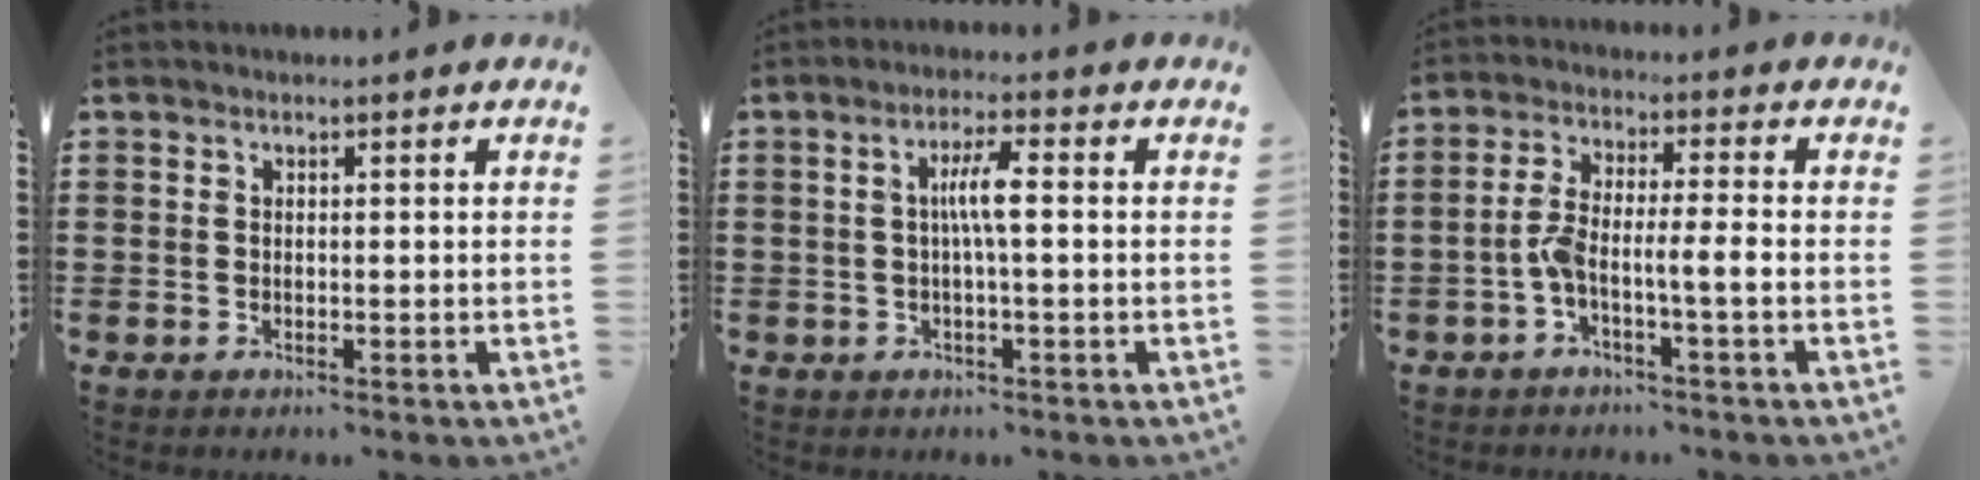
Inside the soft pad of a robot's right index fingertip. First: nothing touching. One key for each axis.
{"total": 4.1, "fx": -0.1, "fy": 0.3, "fz": 4.1, "tx": -0.075, "ty": 0.001, "tz": -0.005}
{"total": 5.7, "fx": -2.0, "fy": 0.7, "fz": 5.3, "tx": -0.114, "ty": -0.006, "tz": -0.045}